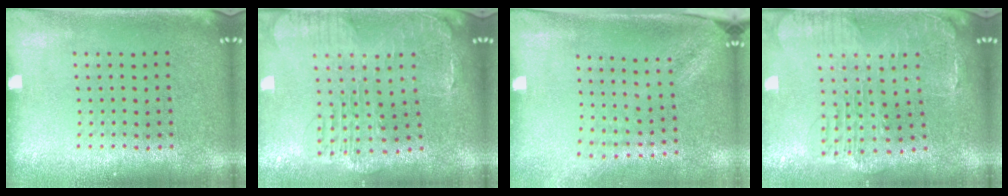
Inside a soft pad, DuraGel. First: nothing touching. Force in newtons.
{"total": 1.6, "press": 1.5, "slide": 0.4}
{"total": 1.9, "press": 1.5, "slide": 1.2}
{"total": 1.6, "press": 1.5, "slide": 0.4}